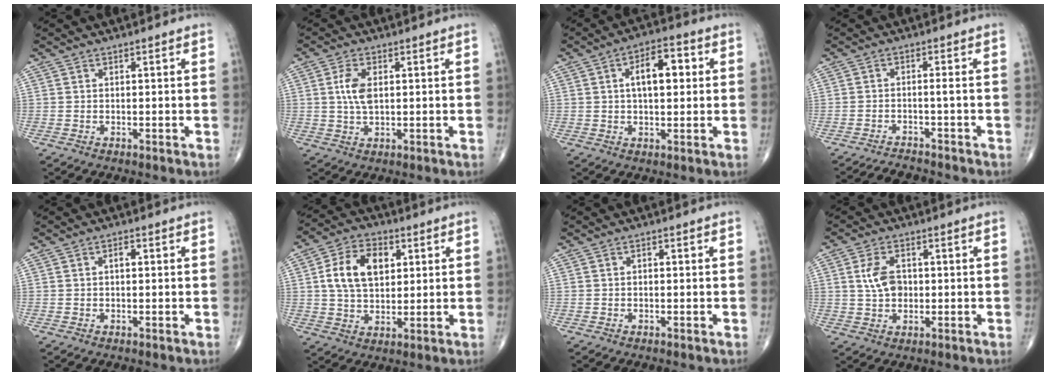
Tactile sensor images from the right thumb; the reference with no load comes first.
{"total": 5.1, "force": [0.9, 2.6, 4.3], "torque": [-0.091, -0.001, 0.016]}
{"total": 8.9, "force": [1.7, 4.4, 7.6], "torque": [-0.098, 0.013, 0.020]}
{"total": 3.5, "force": [-3.5, 0.0, 0.3], "torque": [-0.011, 0.019, -0.059]}
{"total": 1.4, "force": [0.2, 0.7, 1.1], "torque": [-0.015, 0.002, 0.000]}
{"total": 11.7, "force": [2.7, 7.5, 8.6], "torque": [-0.135, 0.003, 0.046]}
{"total": 0.7, "force": [0.0, 0.4, 0.6], "torque": [-0.005, 0.002, -0.002]}
{"total": 5.9, "force": [0.7, 4.0, 4.3], "torque": [-0.074, 0.002, 0.013]}